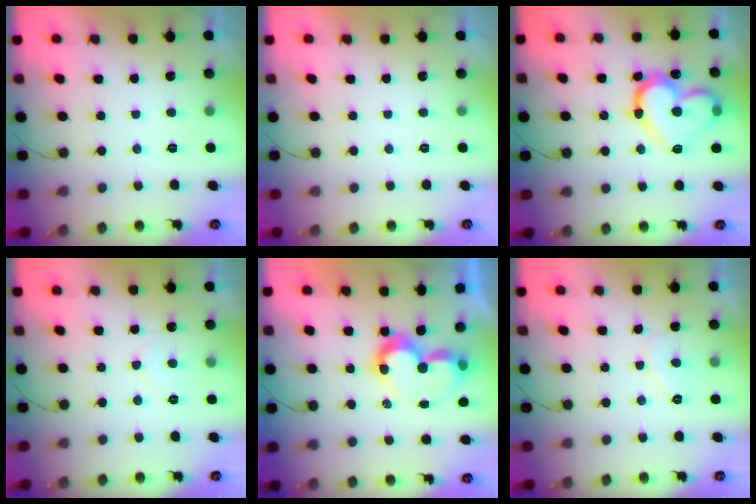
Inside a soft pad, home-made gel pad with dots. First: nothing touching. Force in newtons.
{"total": 1.9, "press": 1.9, "slide": 0.1}
{"total": 18.6, "press": 18.6, "slide": 1.5}
{"total": 5.2, "press": 5.2, "slide": 0.5}
{"total": 8.9, "press": 8.9, "slide": 0.7}
{"total": 6.6, "press": 6.6, "slide": 0.5}